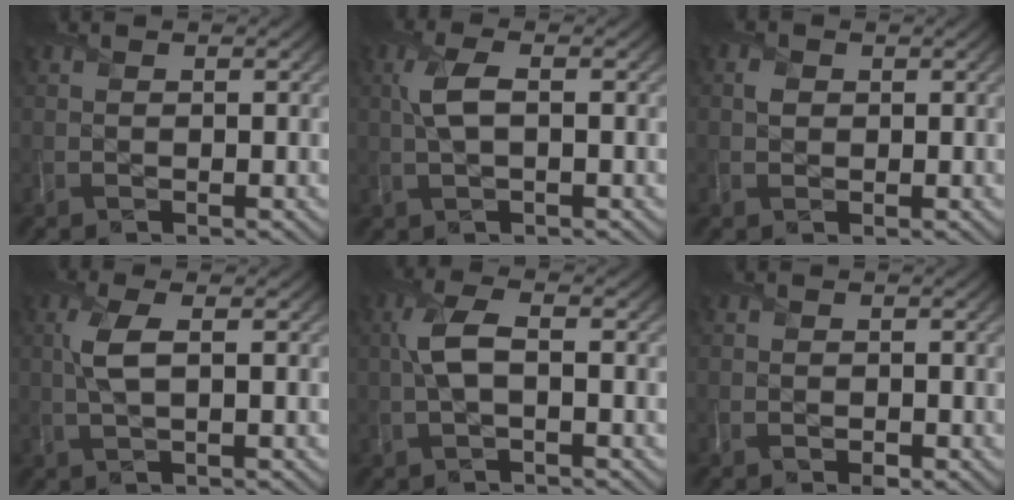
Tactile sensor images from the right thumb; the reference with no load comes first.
{"total": 3.8, "force": [0.5, 1.4, 3.5], "torque": [-0.088, 0.009, 0.008]}
{"total": 1.2, "force": [0.2, 1.1, 0.5], "torque": [-0.011, 0.000, 0.002]}
{"total": 3.7, "force": [0.6, 1.1, 3.4], "torque": [-0.083, 0.006, 0.010]}
{"total": 4.3, "force": [0.0, 1.7, 4.0], "torque": [-0.096, 0.010, -0.004]}
{"total": 1.3, "force": [-0.7, 0.9, 0.6], "torque": [-0.010, -0.008, -0.013]}